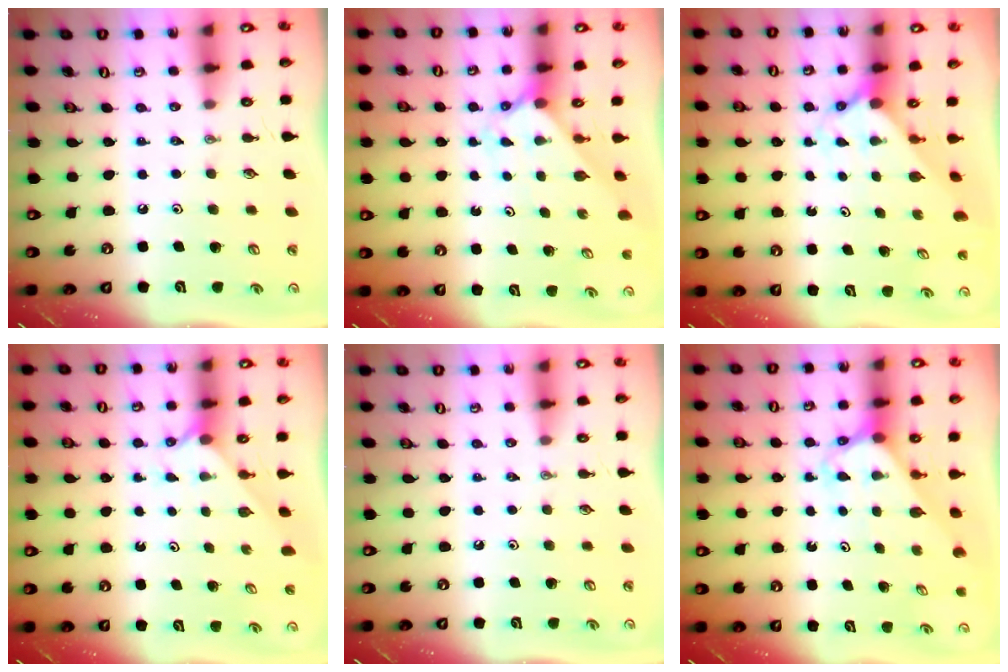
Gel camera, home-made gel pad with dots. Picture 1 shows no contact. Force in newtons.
{"total": 2.0, "press": 2.0, "slide": 0.2}
{"total": 1.8, "press": 1.8, "slide": 0.1}
{"total": 2.1, "press": 2.1, "slide": 0.3}
{"total": 0.0}
{"total": 2.6, "press": 2.6, "slide": 0.2}